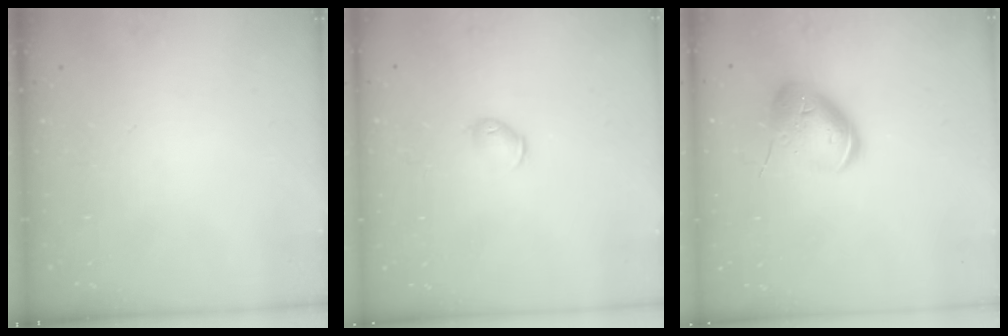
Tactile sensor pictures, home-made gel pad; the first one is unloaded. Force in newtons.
{"total": 3.9, "press": 3.8, "slide": 0.7}
{"total": 14.5, "press": 14.3, "slide": 2.2}